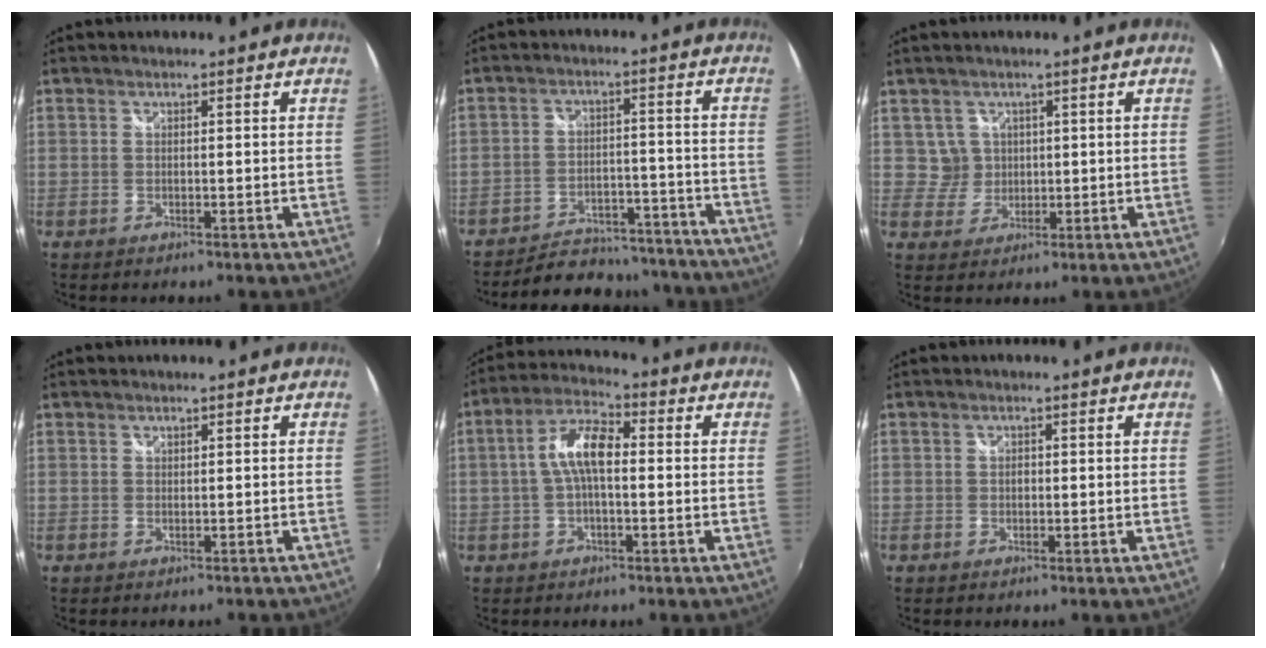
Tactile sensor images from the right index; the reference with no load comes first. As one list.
[{"total": 19.4, "force": [-17.5, 6.6, 5.2], "torque": [-0.110, 0.033, -0.215]}, {"total": 3.3, "force": [0.9, 3.2, -0.1], "torque": [0.011, 0.010, 0.015]}, {"total": 0.0}, {"total": 7.7, "force": [-0.2, 2.9, 7.1], "torque": [-0.146, 0.021, -0.006]}, {"total": 0.7, "force": [-0.1, 0.6, 0.4], "torque": [-0.006, 0.001, -0.004]}]